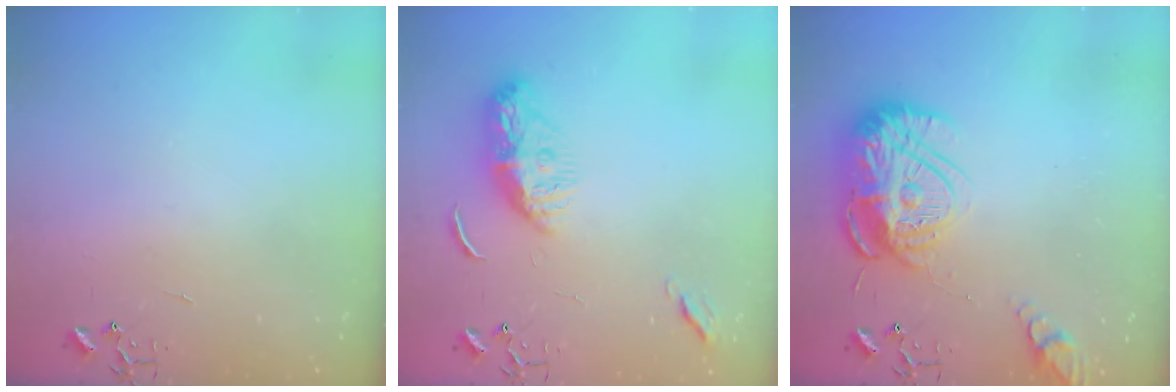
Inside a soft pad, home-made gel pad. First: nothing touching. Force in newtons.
{"total": 10.4, "press": 10.3, "slide": 0.7}
{"total": 18.0, "press": 17.9, "slide": 1.8}